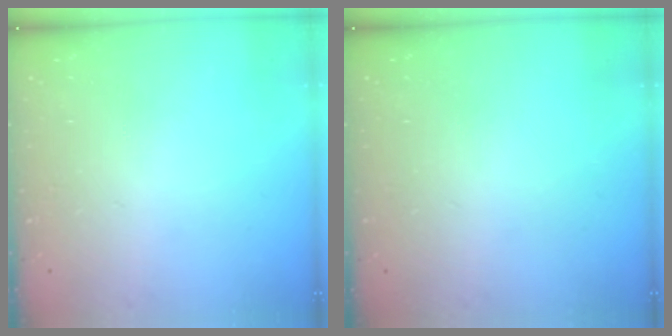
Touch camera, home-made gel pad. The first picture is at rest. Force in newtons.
{"total": 0.0}